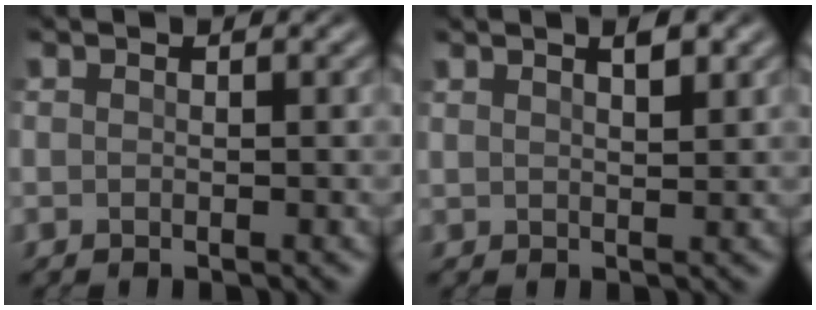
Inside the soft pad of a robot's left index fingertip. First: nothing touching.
{"total": 1.7, "force": [1.2, 0.4, 1.2], "torque": [-0.017, 0.001, 0.019]}